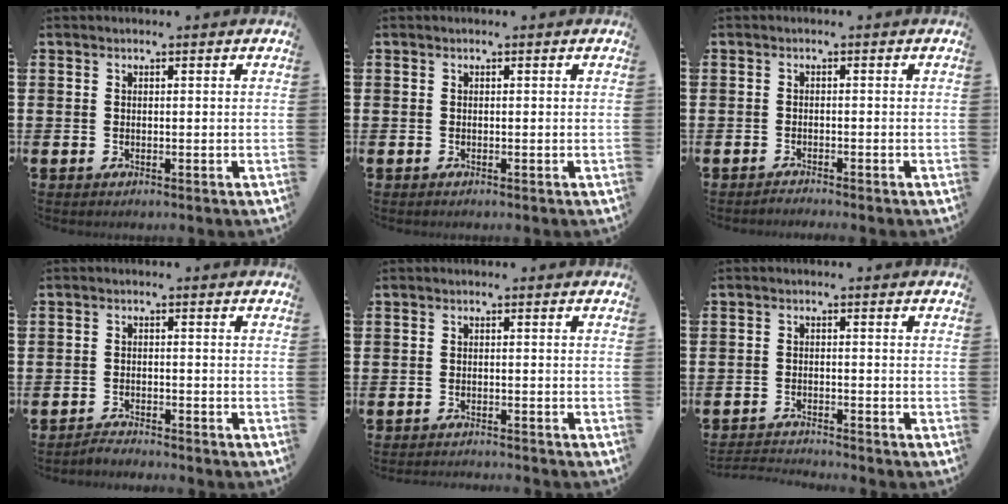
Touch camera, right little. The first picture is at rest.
{"total": 0.0}
{"total": 1.0, "force": [-0.9, -0.1, 0.1], "torque": [-0.002, -0.001, -0.019]}
{"total": 1.8, "force": [-1.8, -0.1, -0.2], "torque": [-0.002, 0.005, -0.037]}
{"total": 1.1, "force": [-1.1, -0.2, -0.1], "torque": [0.000, 0.002, -0.023]}
{"total": 1.9, "force": [-1.9, -0.2, 0.0], "torque": [-0.003, 0.002, -0.041]}